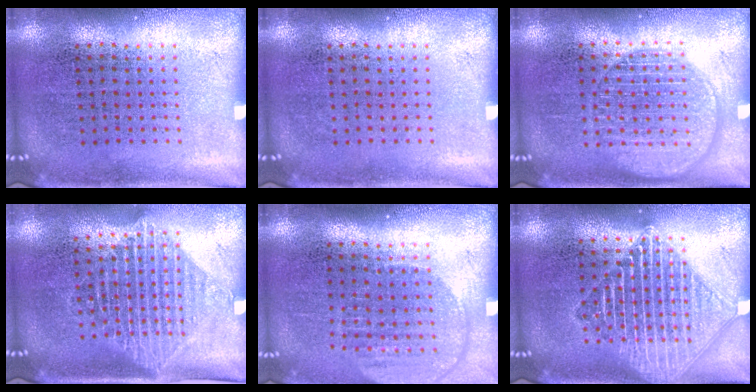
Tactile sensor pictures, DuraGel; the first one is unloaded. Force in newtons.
{"total": 0.0}
{"total": 1.8, "press": 1.8, "slide": 0.2}
{"total": 1.4, "press": 1.2, "slide": 0.9}
{"total": 1.7, "press": 1.5, "slide": 0.8}
{"total": 3.0, "press": 3.0, "slide": 0.4}